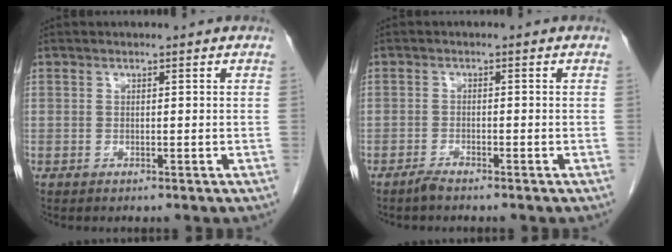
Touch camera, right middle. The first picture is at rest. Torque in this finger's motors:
{"motor_torque": [-0.03, -0.04, -0.04, 0.00]}